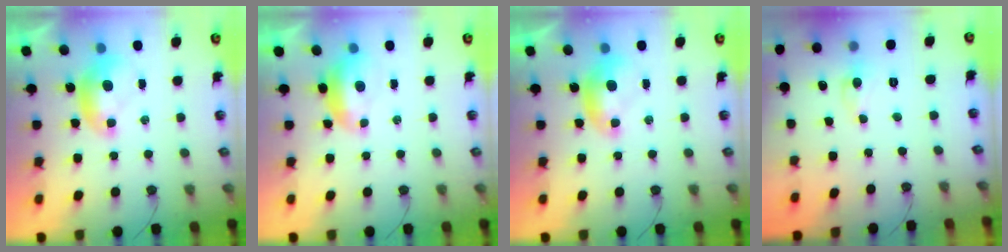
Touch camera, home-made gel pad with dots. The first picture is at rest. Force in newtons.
{"total": 1.0, "press": 0.8, "slide": 0.6}
{"total": 0.0}
{"total": 0.0}